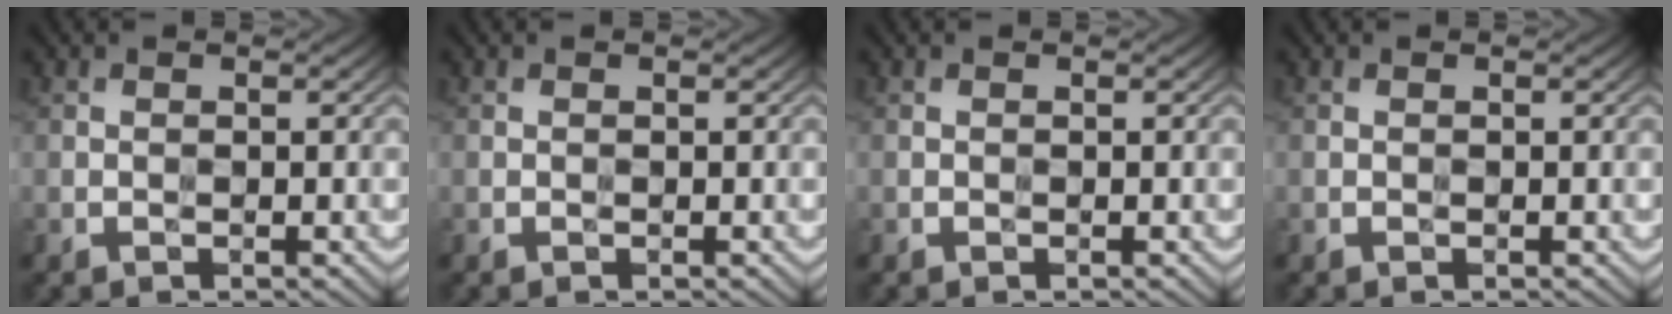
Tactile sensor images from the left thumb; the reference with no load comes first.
{"total": 0.0}
{"total": 3.2, "force": [2.3, -1.4, -1.8], "torque": [0.034, 0.006, 0.028]}
{"total": 0.0}